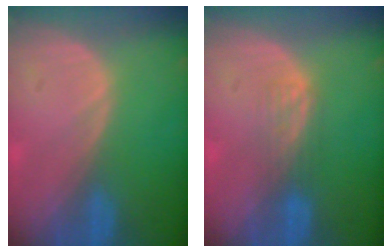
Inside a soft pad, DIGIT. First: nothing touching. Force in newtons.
{"total": 2.6, "press": 2.6, "slide": 0.4}